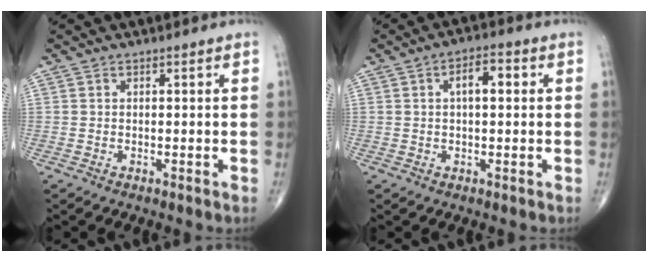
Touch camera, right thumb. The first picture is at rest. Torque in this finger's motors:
{"motor_torque": [0.89, 2.01, 0.76, 0.30, 0.01]}